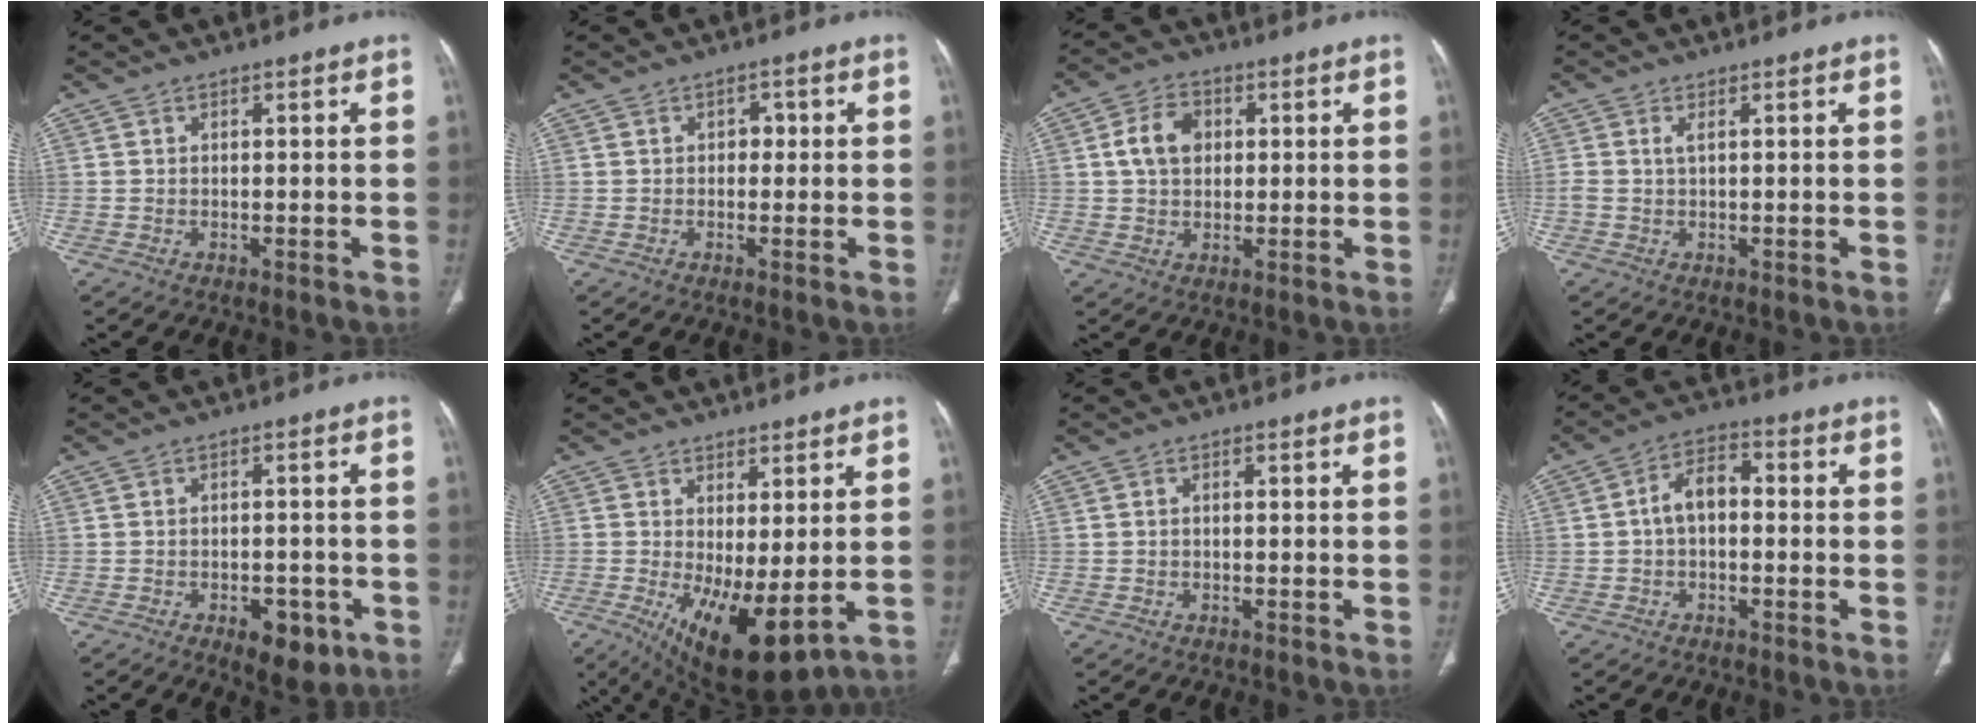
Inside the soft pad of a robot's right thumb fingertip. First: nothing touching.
{"total": 1.8, "force": [0.1, 1.4, 1.1], "torque": [-0.002, 0.005, -0.004]}
{"total": 7.3, "force": [1.4, 5.4, 4.7], "torque": [-0.074, 0.007, 0.021]}
{"total": 1.3, "force": [0.4, 0.5, 1.2], "torque": [-0.035, 0.006, 0.011]}
{"total": 7.2, "force": [-3.3, 3.9, 5.1], "torque": [-0.051, 0.010, -0.036]}
{"total": 12.6, "force": [-1.9, 4.8, 11.5], "torque": [-0.192, -0.024, -0.009]}
{"total": 0.8, "force": [-0.1, 0.5, 0.6], "torque": [-0.012, 0.003, -0.003]}
{"total": 6.5, "force": [-0.3, 4.0, 5.1], "torque": [-0.081, 0.027, -0.015]}